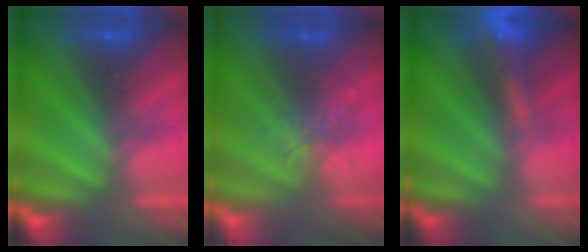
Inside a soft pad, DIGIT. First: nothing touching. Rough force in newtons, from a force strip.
{"total": 2.0}
{"total": 6.8}